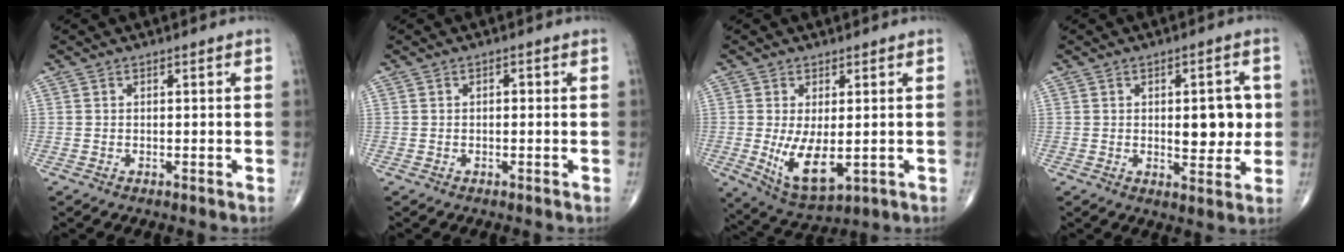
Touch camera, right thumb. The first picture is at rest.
{"total": 1.0, "force": [0.0, 0.6, 0.8], "torque": [-0.008, 0.003, -0.002]}
{"total": 9.0, "force": [-1.1, 4.2, 7.9], "torque": [-0.134, -0.025, -0.002]}
{"total": 8.9, "force": [0.6, 4.1, 7.9], "torque": [-0.081, -0.009, 0.016]}